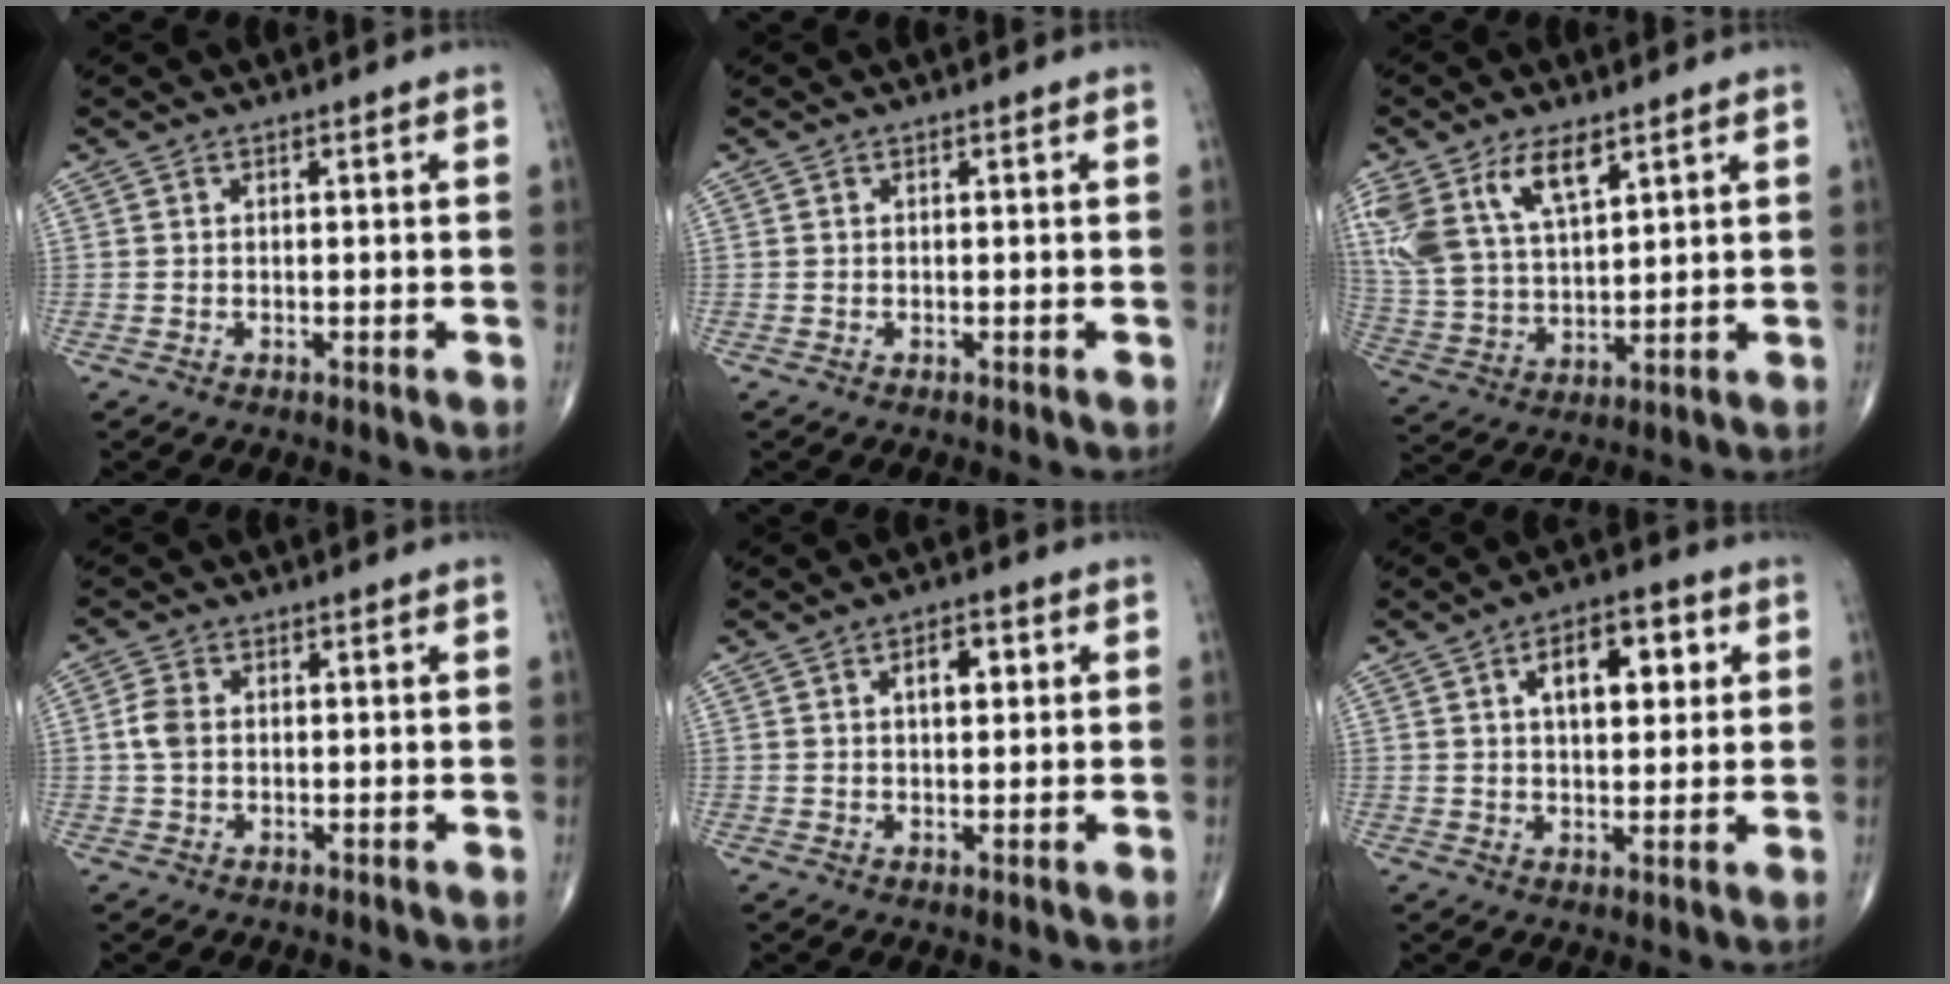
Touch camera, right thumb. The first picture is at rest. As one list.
[{"total": 0.0}, {"total": 14.8, "force": [7.9, 7.2, 10.2], "torque": [-0.199, -0.022, 0.163]}, {"total": 3.3, "force": [0.2, 2.3, 2.4], "torque": [-0.056, 0.005, -0.001]}, {"total": 4.7, "force": [1.4, 2.5, 3.7], "torque": [-0.044, 0.003, 0.019]}, {"total": 10.1, "force": [3.1, 5.3, 8.1], "torque": [-0.089, 0.003, 0.045]}]